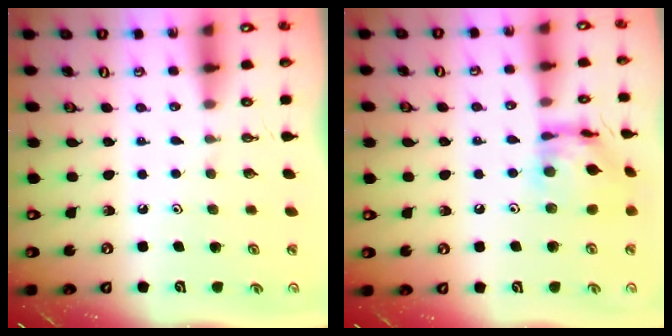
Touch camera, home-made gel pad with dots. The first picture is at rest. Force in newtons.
{"total": 12.6, "press": 12.6, "slide": 1.2}